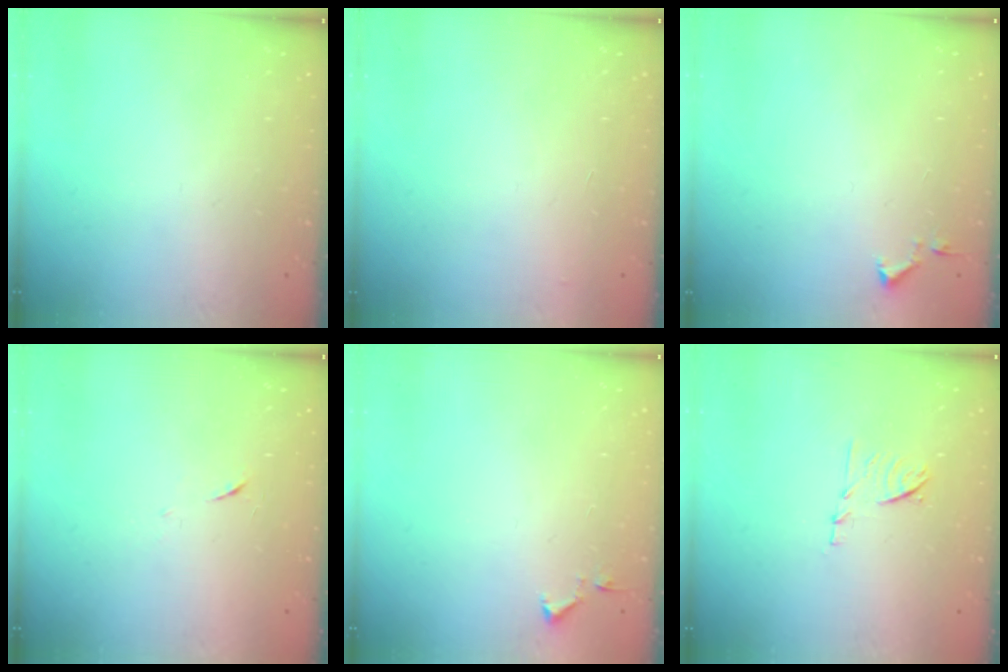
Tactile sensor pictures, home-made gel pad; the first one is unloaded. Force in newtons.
{"total": 2.9, "press": 2.9, "slide": 0.1}
{"total": 3.5, "press": 3.4, "slide": 0.6}
{"total": 6.2, "press": 6.1, "slide": 0.7}
{"total": 3.1, "press": 3.1, "slide": 0.6}
{"total": 6.9, "press": 6.8, "slide": 1.0}